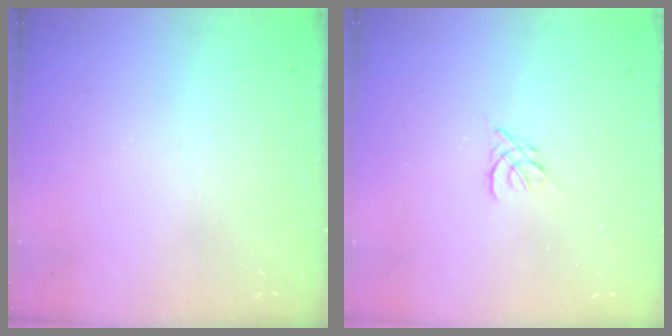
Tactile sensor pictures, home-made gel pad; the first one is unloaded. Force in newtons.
{"total": 1.3, "press": 1.2, "slide": 0.6}